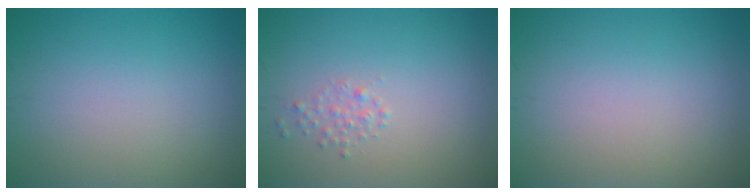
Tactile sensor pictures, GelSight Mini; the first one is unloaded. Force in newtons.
{"total": 1.0, "press": 1.0, "slide": 0.1}
{"total": 0.0}